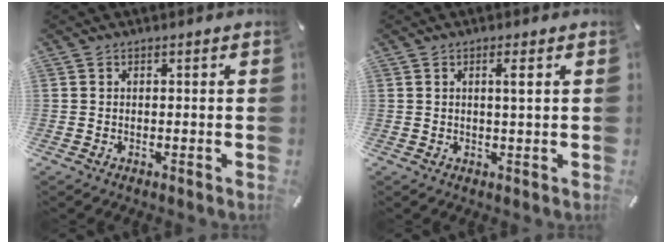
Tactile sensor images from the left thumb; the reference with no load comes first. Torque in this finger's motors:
{"motor_torque": [-0.08, -0.08, -0.03, 0.02, 0.02]}